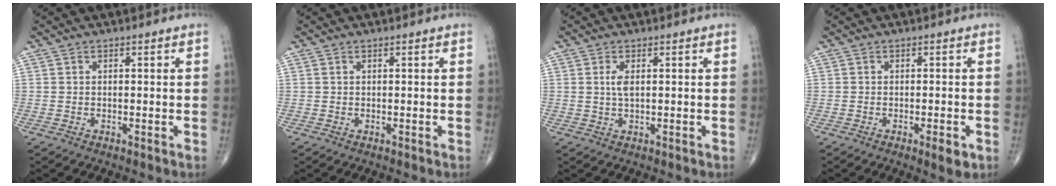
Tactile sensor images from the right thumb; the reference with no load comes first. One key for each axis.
{"total": 0.0}
{"total": 2.4, "fx": 0.5, "fy": 0.9, "fz": 2.2, "tx": -0.047, "ty": -0.001, "tz": 0.014}
{"total": 2.7, "fx": -1.2, "fy": 0.7, "fz": 2.4, "tx": -0.033, "ty": -0.004, "tz": -0.016}